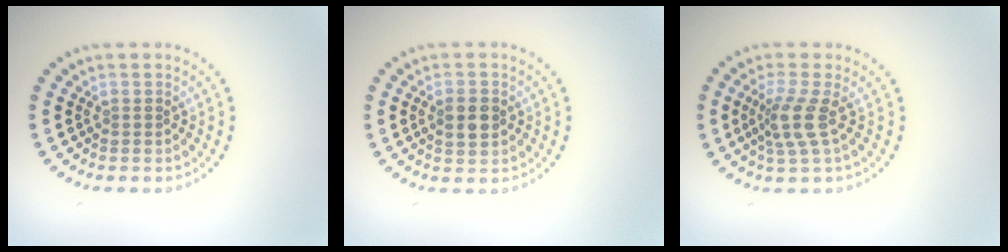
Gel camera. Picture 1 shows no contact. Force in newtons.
{"total": 2.5, "press": 2.5, "slide": 0.1}
{"total": 2.9, "press": 2.2, "slide": 1.8}